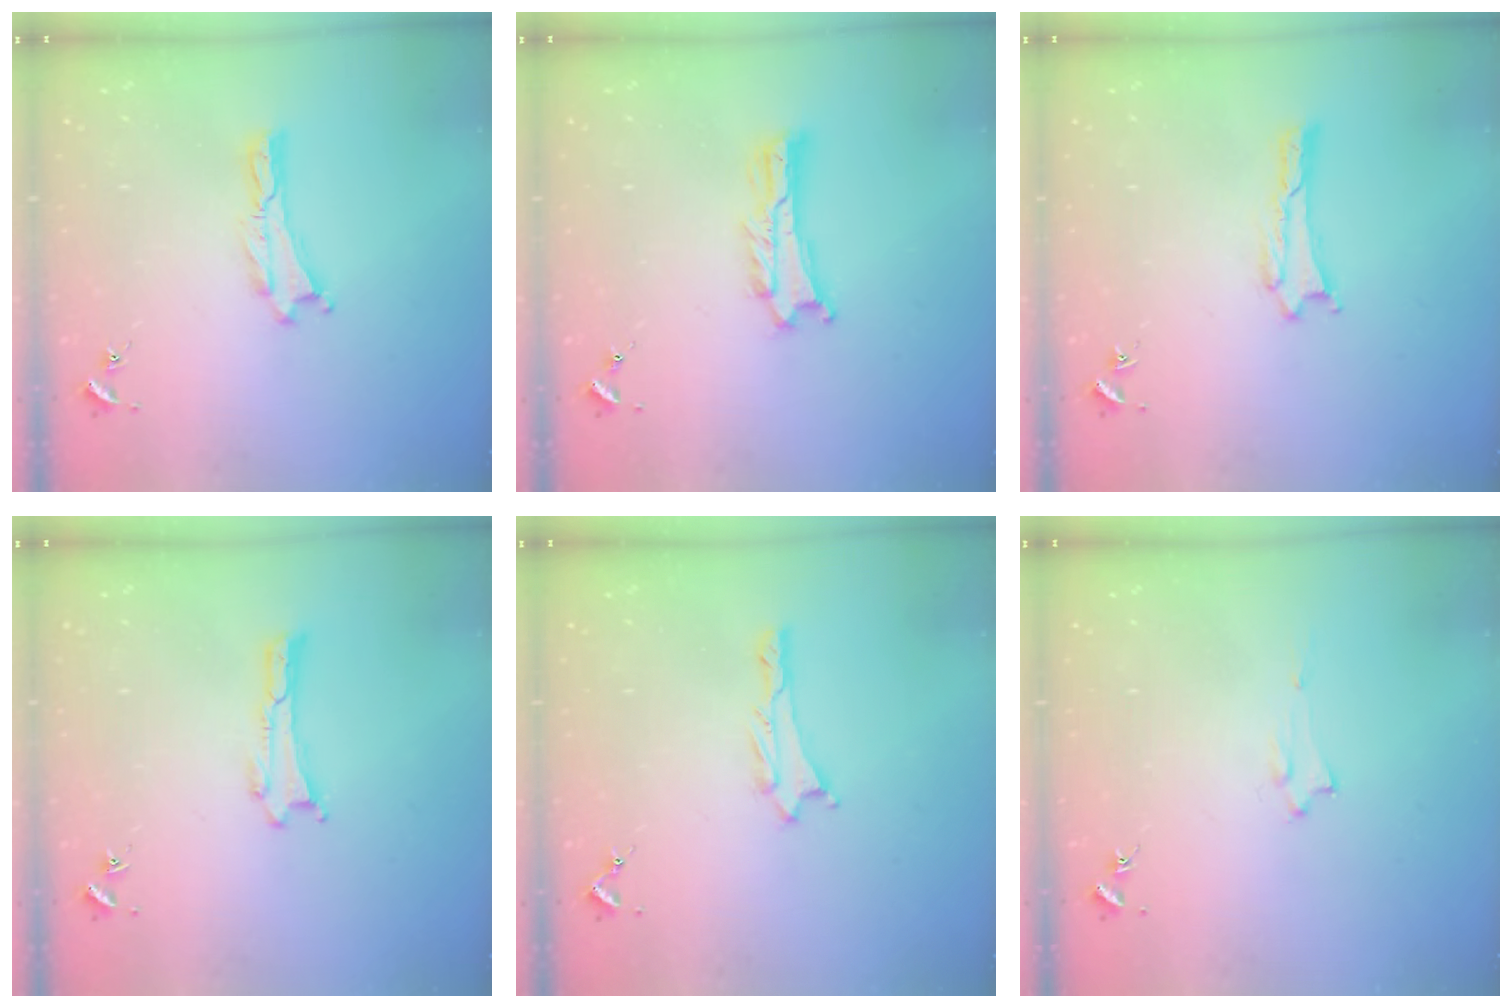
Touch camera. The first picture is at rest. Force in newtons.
{"total": 1.1, "press": 1.1, "slide": 0.2}
{"total": 1.1, "press": 1.1, "slide": 0.2}
{"total": 0.0}
{"total": 0.8, "press": 0.8, "slide": 0.2}
{"total": 1.4, "press": 1.4, "slide": 0.2}